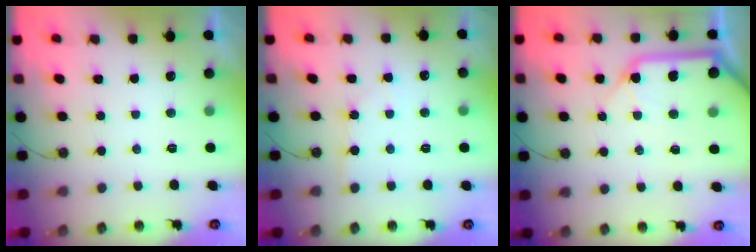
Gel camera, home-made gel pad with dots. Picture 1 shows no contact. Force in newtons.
{"total": 3.7, "press": 3.6, "slide": 0.6}
{"total": 12.3, "press": 12.2, "slide": 1.6}